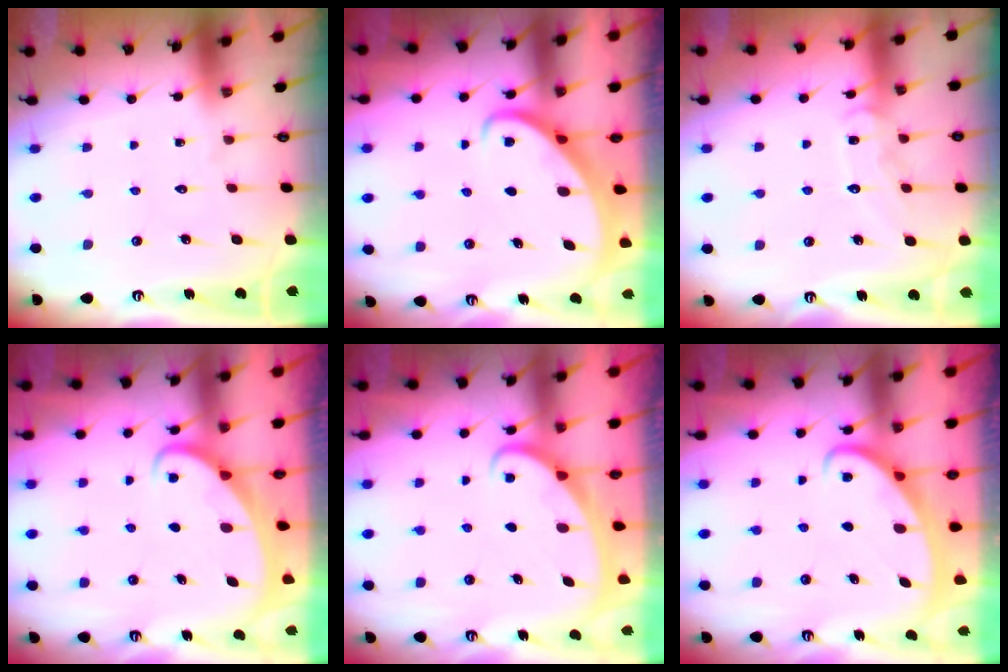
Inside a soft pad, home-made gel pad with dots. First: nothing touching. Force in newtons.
{"total": 2.2, "press": 2.2, "slide": 0.3}
{"total": 9.1, "press": 9.0, "slide": 0.8}
{"total": 2.0, "press": 2.0, "slide": 0.2}
{"total": 2.1, "press": 2.1, "slide": 0.1}
{"total": 2.5, "press": 2.5, "slide": 0.3}